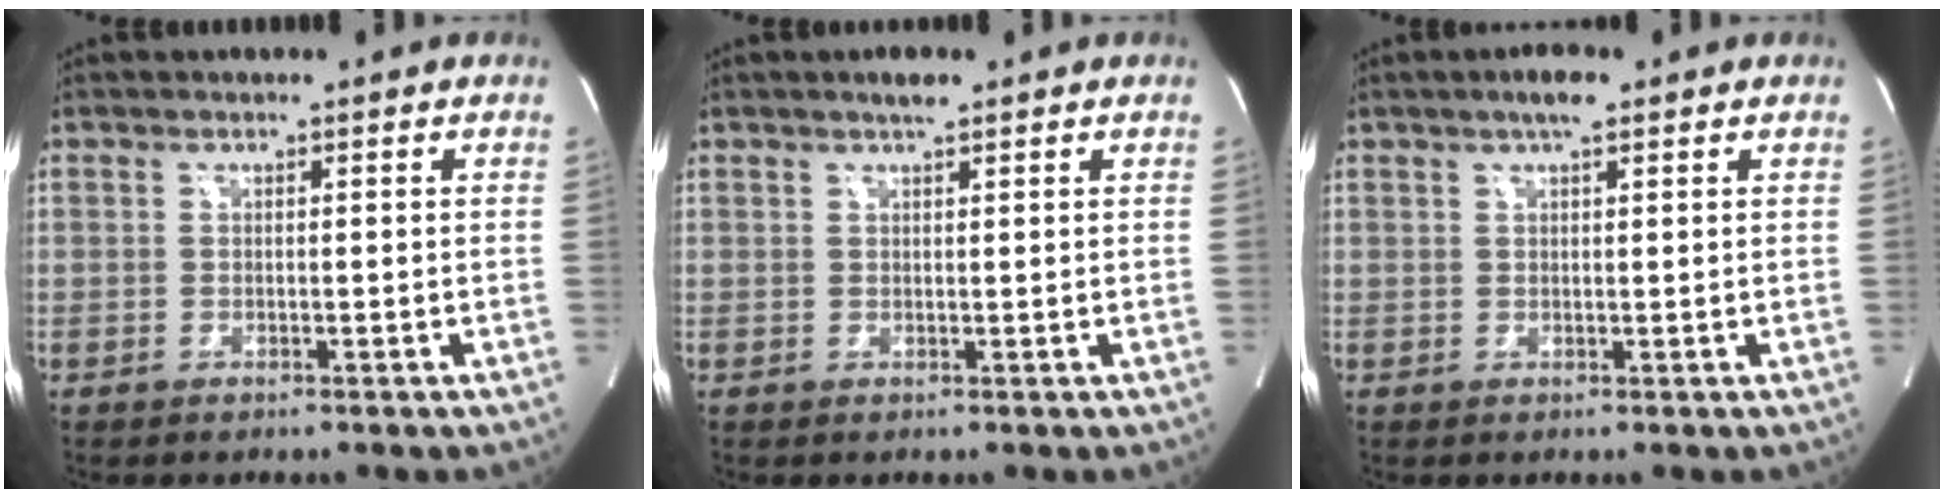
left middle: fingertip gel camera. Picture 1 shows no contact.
{"total": 1.9, "force": [1.5, 0.2, 1.2], "torque": [-0.029, 0.003, 0.026]}
{"total": 3.1, "force": [2.1, 0.5, 2.3], "torque": [-0.045, 0.007, 0.034]}